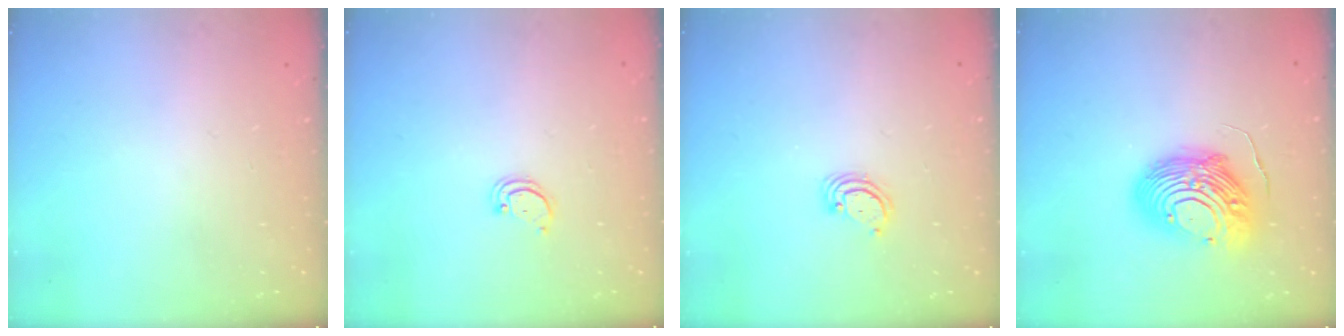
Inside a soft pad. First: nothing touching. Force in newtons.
{"total": 1.8, "press": 1.8, "slide": 0.2}
{"total": 3.0, "press": 3.0, "slide": 0.3}
{"total": 14.9, "press": 14.9, "slide": 1.5}